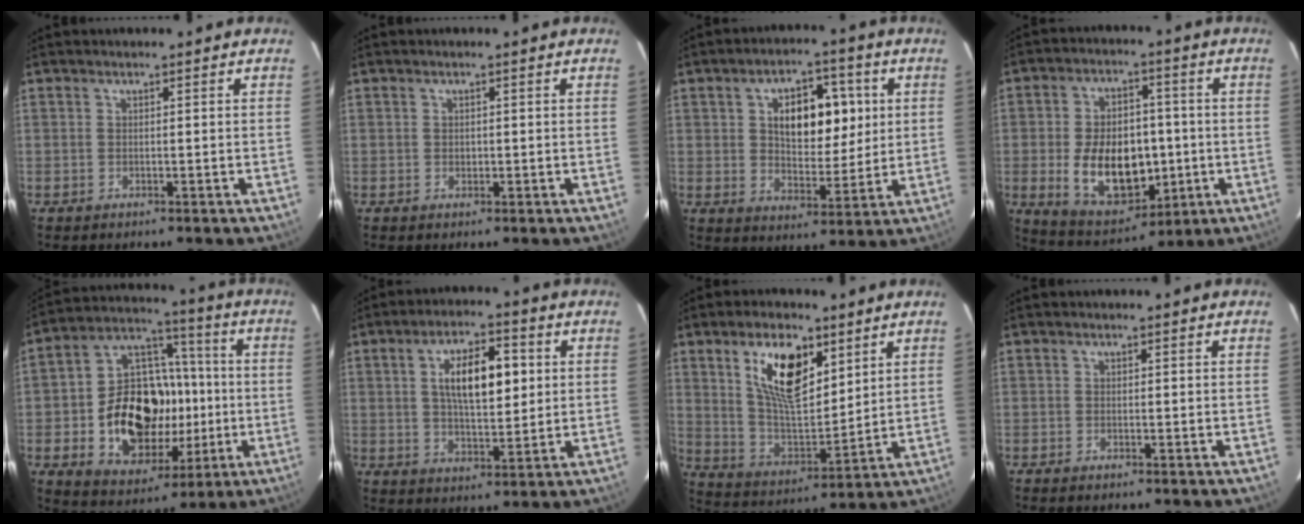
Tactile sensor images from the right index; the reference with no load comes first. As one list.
[{"total": 0.8, "force": [0.0, 0.8, 0.2], "torque": [-0.001, 0.001, 0.002]}, {"total": 12.0, "force": [2.9, 7.0, 9.2], "torque": [-0.148, 0.018, 0.052]}, {"total": 15.9, "force": [-2.4, 10.2, 12.0], "torque": [-0.233, 0.002, -0.014]}, {"total": 20.5, "force": [-2.9, 14.8, 13.9], "torque": [-0.278, 0.033, -0.029]}, {"total": 11.1, "force": [2.4, 4.6, 9.8], "torque": [-0.166, 0.014, 0.044]}, {"total": 14.4, "force": [7.0, 6.5, 10.8], "torque": [-0.193, 0.008, 0.140]}, {"total": 0.6, "force": [-0.5, 0.1, 0.2], "torque": [-0.006, -0.002, -0.010]}]